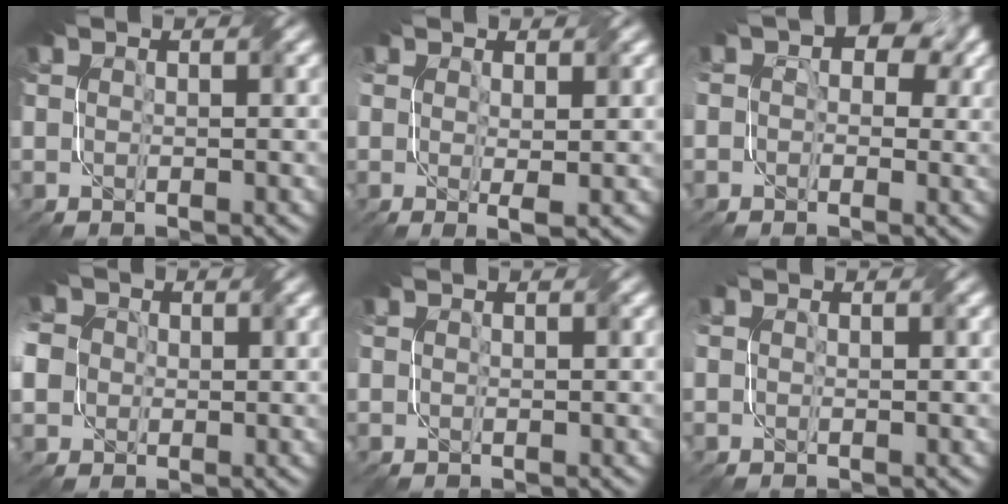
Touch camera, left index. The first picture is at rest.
{"total": 1.9, "force": [0.2, 0.4, 1.9], "torque": [-0.030, -0.005, 0.002]}
{"total": 7.1, "force": [1.5, 5.3, 4.6], "torque": [-0.036, 0.013, 0.011]}
{"total": 8.1, "force": [-1.1, 7.1, 3.6], "torque": [-0.085, 0.002, -0.053]}
{"total": 0.0}
{"total": 1.2, "force": [-0.2, 1.0, 0.6], "torque": [0.000, -0.002, -0.005]}